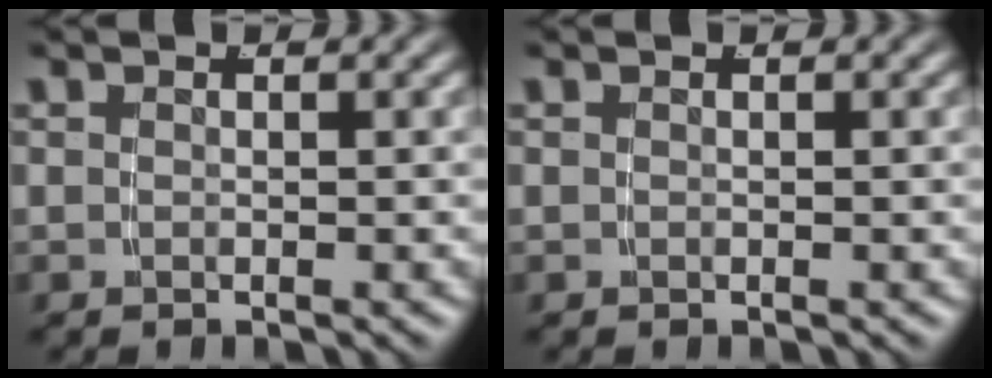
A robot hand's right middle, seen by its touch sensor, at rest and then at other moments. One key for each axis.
{"total": 0.0}